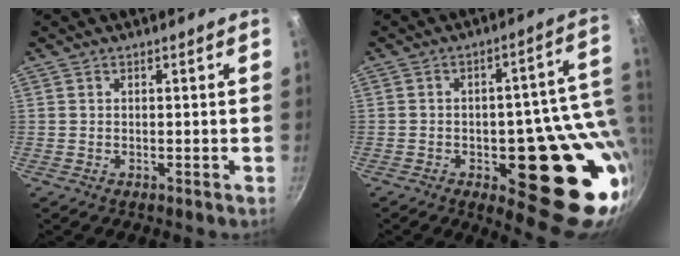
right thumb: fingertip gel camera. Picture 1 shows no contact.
{"total": 22.8, "force": [-2.3, 10.0, 20.3], "torque": [-0.184, -0.010, -0.021]}